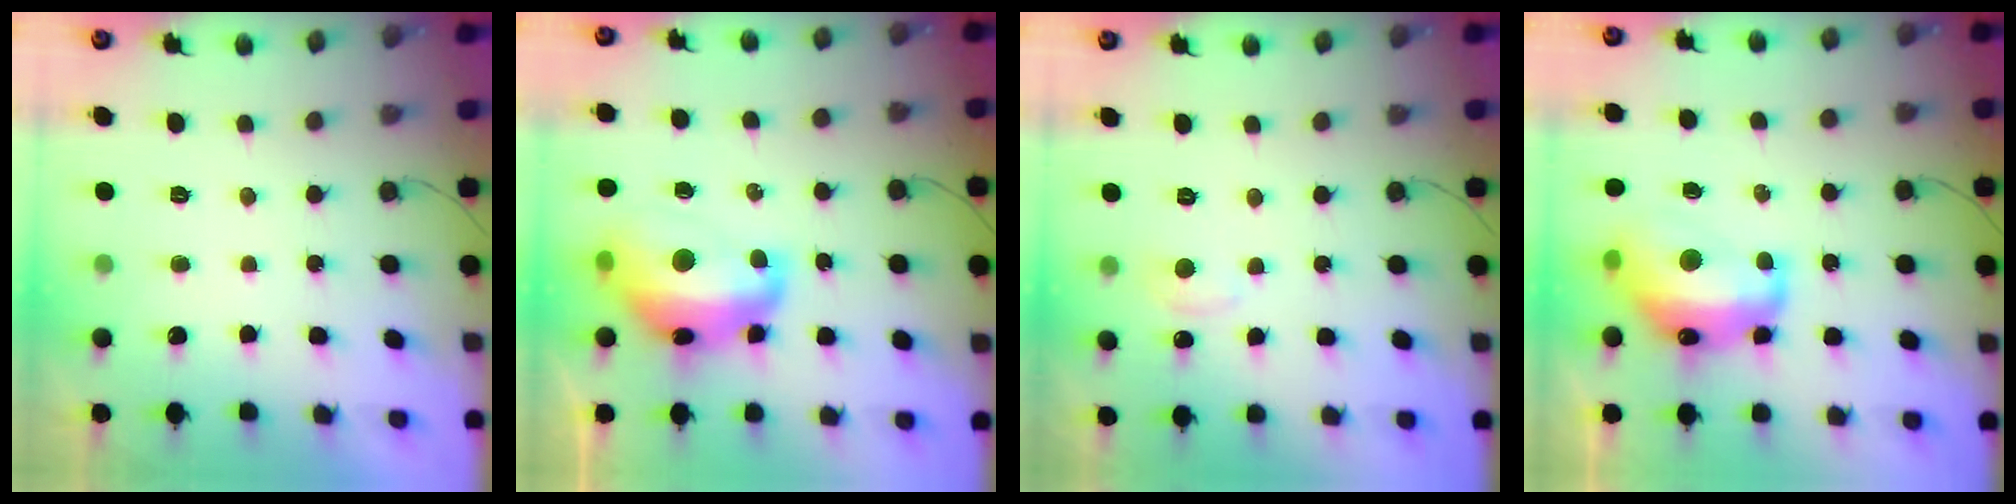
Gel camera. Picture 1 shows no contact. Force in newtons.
{"total": 16.0, "press": 16.0, "slide": 1.2}
{"total": 3.8, "press": 3.8, "slide": 0.5}
{"total": 16.1, "press": 16.0, "slide": 1.5}